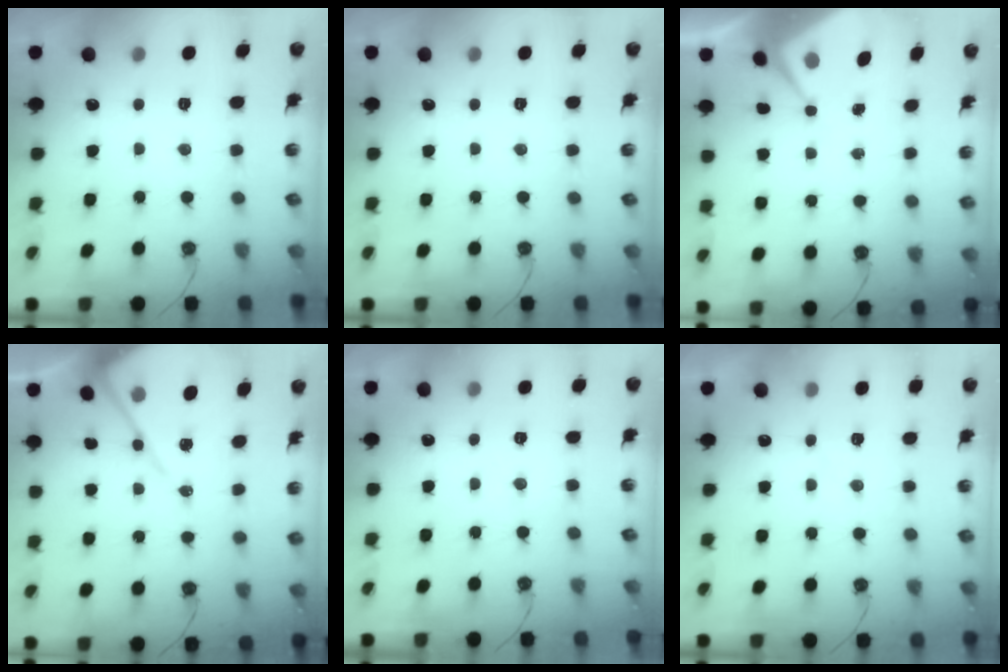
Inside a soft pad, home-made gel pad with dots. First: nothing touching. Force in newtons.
{"total": 0.0}
{"total": 6.2, "press": 6.2, "slide": 0.9}
{"total": 11.2, "press": 11.2, "slide": 0.8}
{"total": 4.0, "press": 3.9, "slide": 0.7}
{"total": 4.1, "press": 4.0, "slide": 0.6}